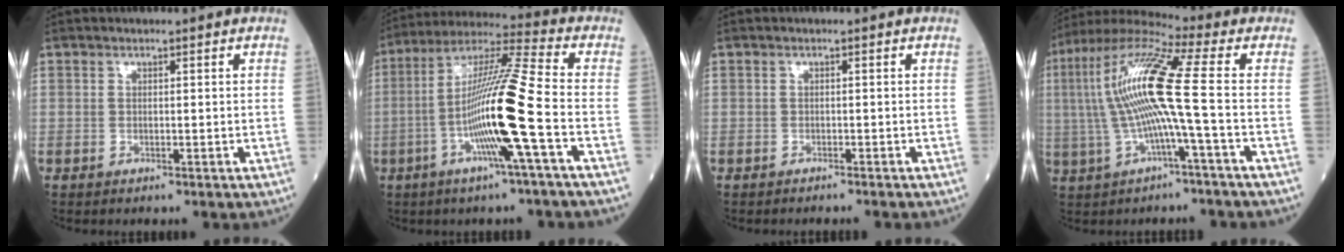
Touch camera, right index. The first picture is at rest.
{"total": 15.0, "force": [-4.0, -1.5, 14.4], "torque": [-0.272, 0.001, -0.084]}
{"total": 1.8, "force": [-1.7, -0.1, 0.6], "torque": [-0.008, -0.001, -0.022]}
{"total": 13.2, "force": [-0.4, -0.5, 13.2], "torque": [-0.268, 0.023, -0.016]}